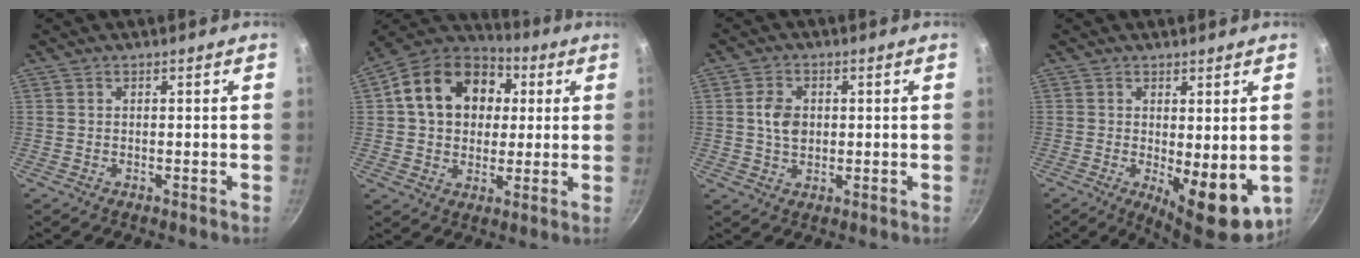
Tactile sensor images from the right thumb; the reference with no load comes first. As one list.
[{"total": 18.9, "force": [4.1, 14.5, 11.3], "torque": [-0.173, 0.022, 0.057]}, {"total": 5.4, "force": [0.5, 3.9, 3.6], "torque": [-0.054, 0.001, 0.007]}, {"total": 10.1, "force": [-1.2, 3.9, 9.2], "torque": [-0.104, -0.006, -0.003]}]